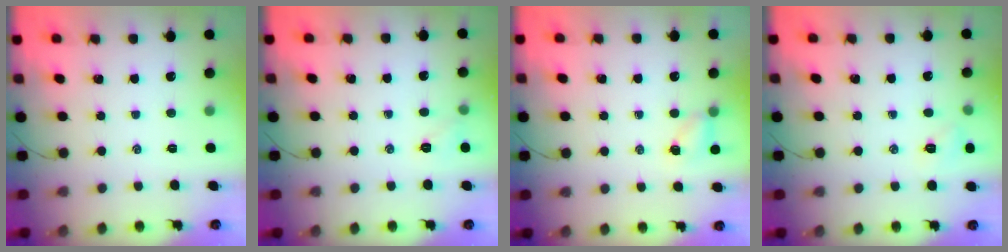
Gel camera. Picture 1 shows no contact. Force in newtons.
{"total": 5.7, "press": 5.6, "slide": 1.4}
{"total": 4.7, "press": 4.5, "slide": 1.2}
{"total": 6.0, "press": 5.9, "slide": 1.4}